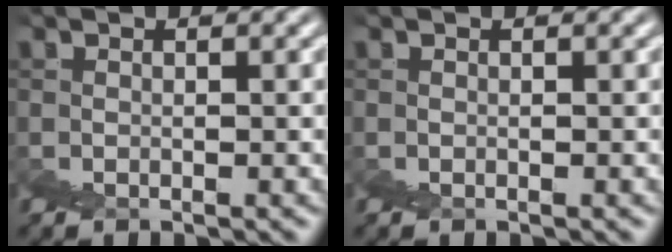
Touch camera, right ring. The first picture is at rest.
{"total": 0.0}